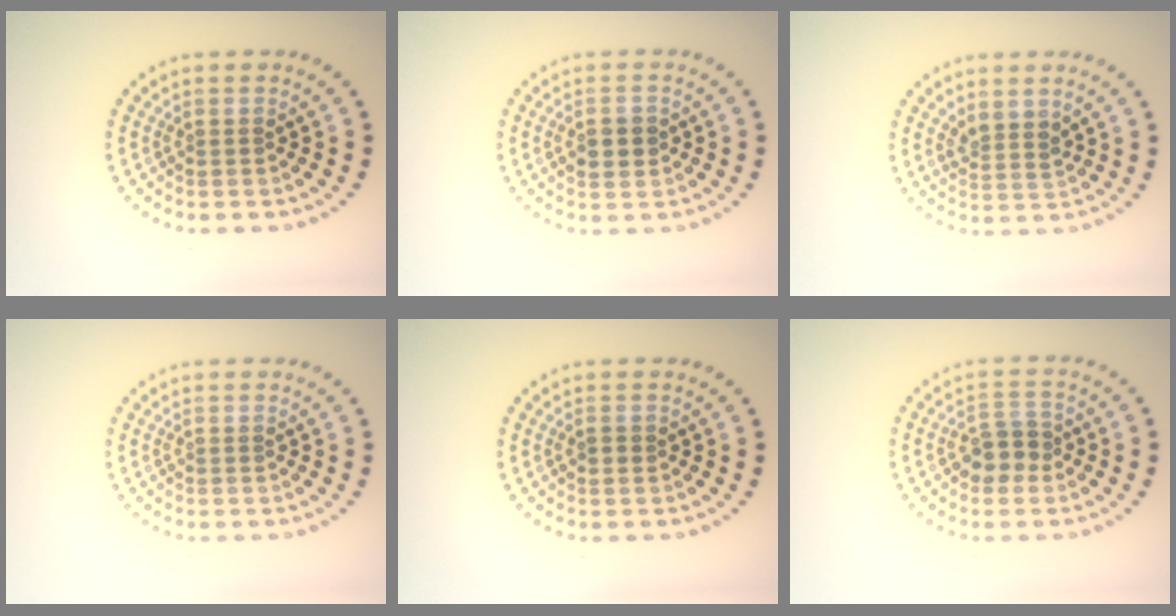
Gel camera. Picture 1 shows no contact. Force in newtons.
{"total": 2.2, "press": 2.2, "slide": 0.1}
{"total": 2.0, "press": 1.6, "slide": 1.1}
{"total": 0.0}
{"total": 0.9, "press": 0.9, "slide": 0.3}
{"total": 2.7, "press": 2.5, "slide": 0.9}